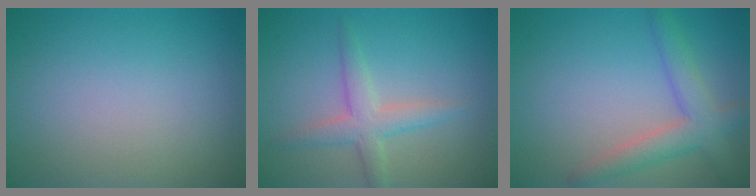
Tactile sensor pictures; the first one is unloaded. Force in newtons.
{"total": 2.9, "press": 2.9, "slide": 0.1}
{"total": 3.9, "press": 3.9, "slide": 0.3}